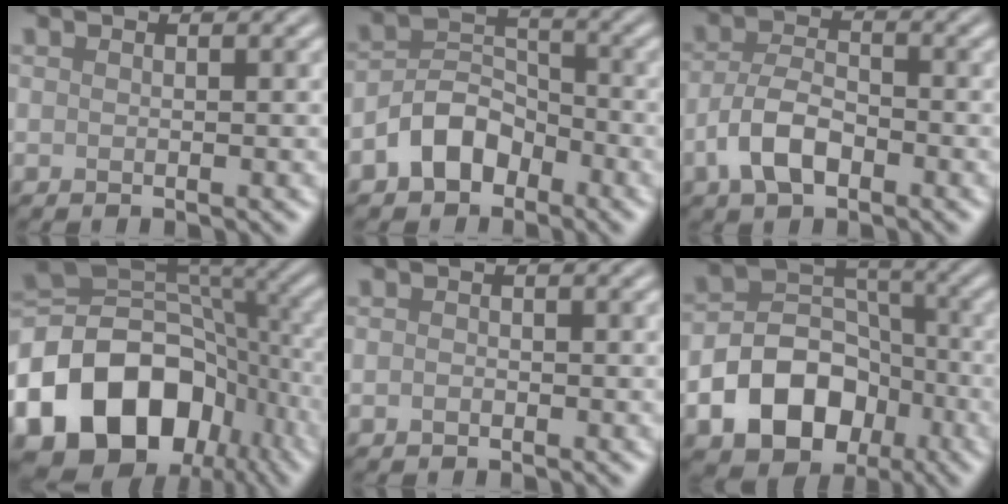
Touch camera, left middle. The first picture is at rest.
{"total": 4.7, "force": [-2.7, 3.1, 2.2], "torque": [-0.036, 0.009, -0.059]}
{"total": 4.5, "force": [-2.1, 2.4, 3.2], "torque": [-0.061, 0.006, -0.047]}
{"total": 17.2, "force": [-7.2, 12.6, 9.2], "torque": [-0.191, -0.024, -0.122]}
{"total": 0.6, "force": [-0.3, 0.4, 0.4], "torque": [-0.008, -0.001, -0.008]}
{"total": 9.8, "force": [-4.2, 7.2, 5.1], "torque": [-0.073, 0.003, -0.093]}